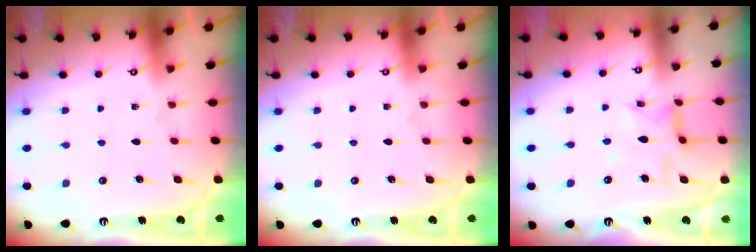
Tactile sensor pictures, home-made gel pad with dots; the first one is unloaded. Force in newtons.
{"total": 0.0}
{"total": 6.0, "press": 6.0, "slide": 0.5}